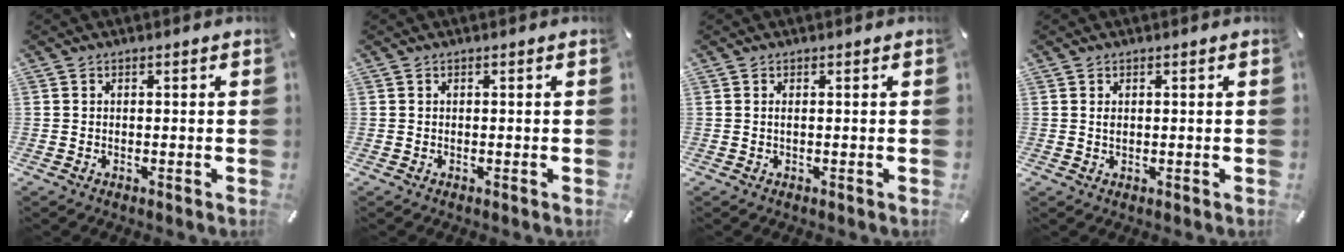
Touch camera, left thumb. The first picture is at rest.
{"total": 0.0}
{"total": 0.7, "force": [0.1, 0.0, 0.7], "torque": [-0.014, -0.002, 0.001]}
{"total": 0.9, "force": [0.3, 0.5, 0.7], "torque": [-0.016, 0.001, 0.004]}